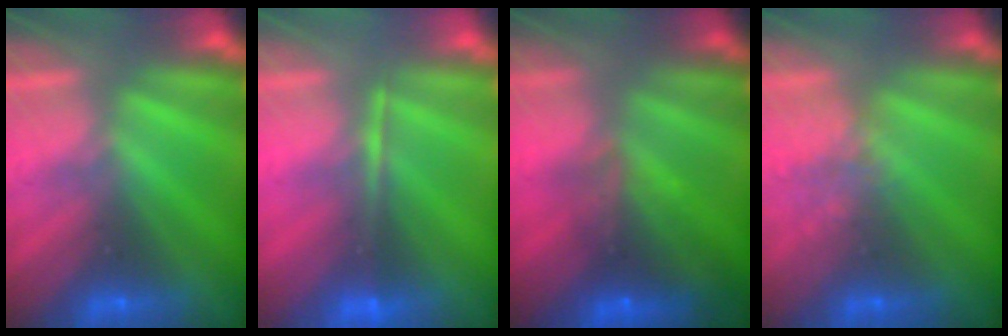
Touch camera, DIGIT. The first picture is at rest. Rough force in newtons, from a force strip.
{"total": 1.6}
{"total": 8.1}
{"total": 2.3}